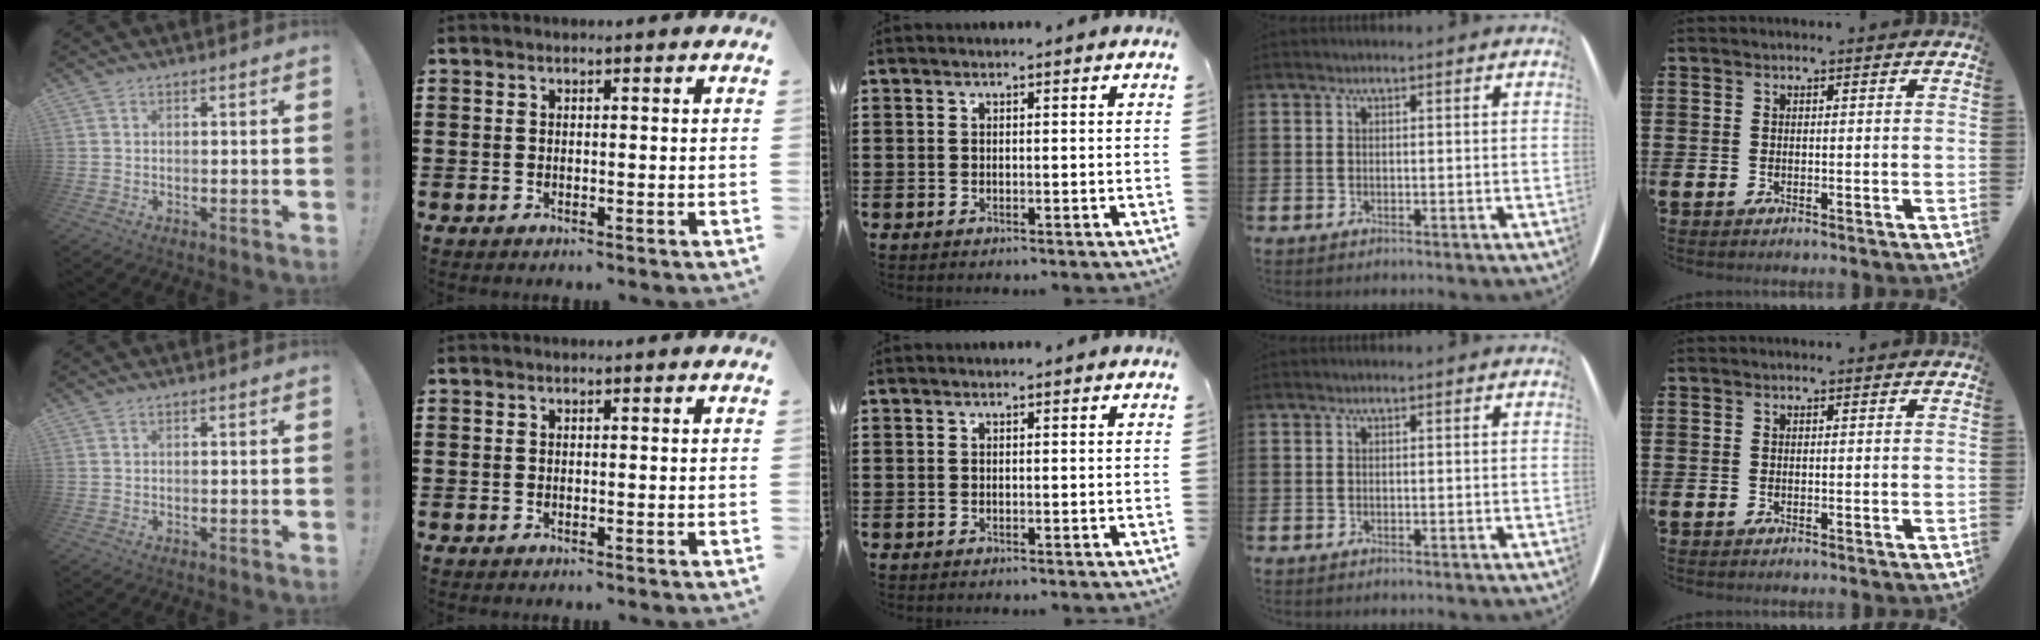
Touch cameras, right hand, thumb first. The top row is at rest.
{}